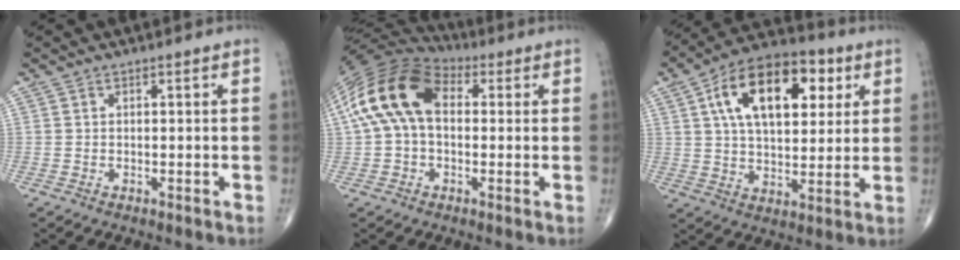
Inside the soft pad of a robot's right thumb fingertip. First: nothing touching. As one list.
[{"total": 15.6, "force": [2.4, 9.9, 11.8], "torque": [-0.232, 0.044, 0.033]}, {"total": 19.6, "force": [6.6, 10.8, 15.0], "torque": [-0.212, 0.001, 0.102]}]